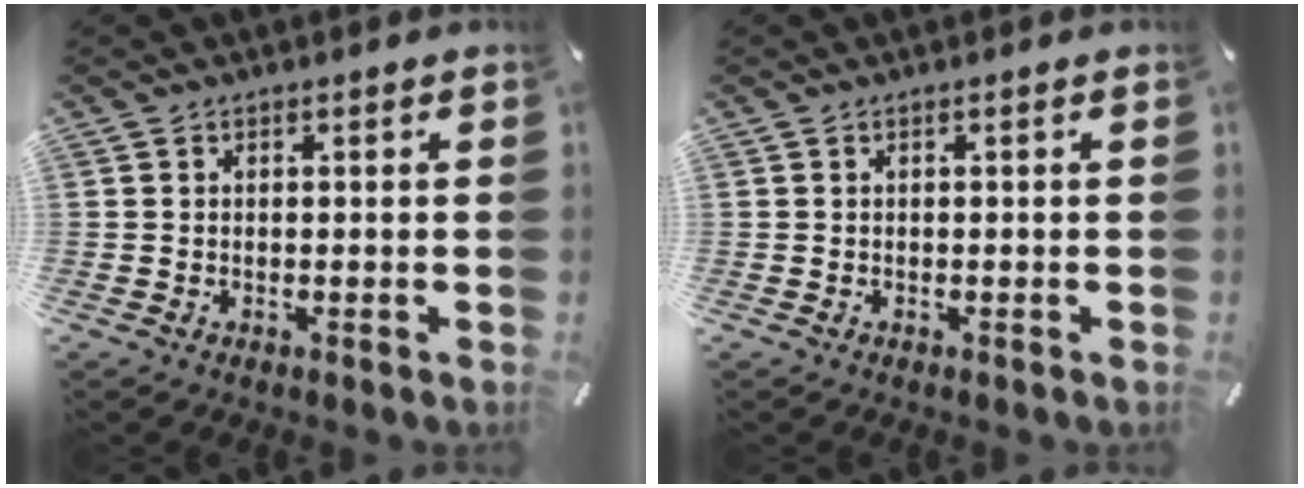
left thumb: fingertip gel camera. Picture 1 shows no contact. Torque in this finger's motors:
{"motor_torque": [0.00, 0.00, -0.01, -0.01, 0.00]}